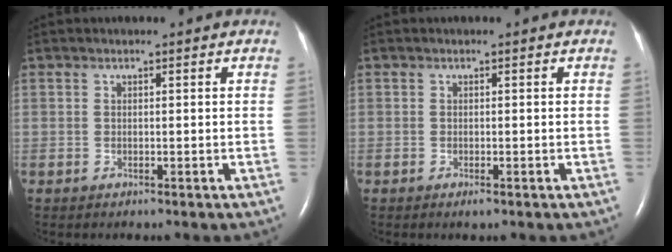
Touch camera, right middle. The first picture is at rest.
{"total": 0.7, "force": [-0.4, 0.1, 0.6], "torque": [-0.012, -0.003, -0.005]}